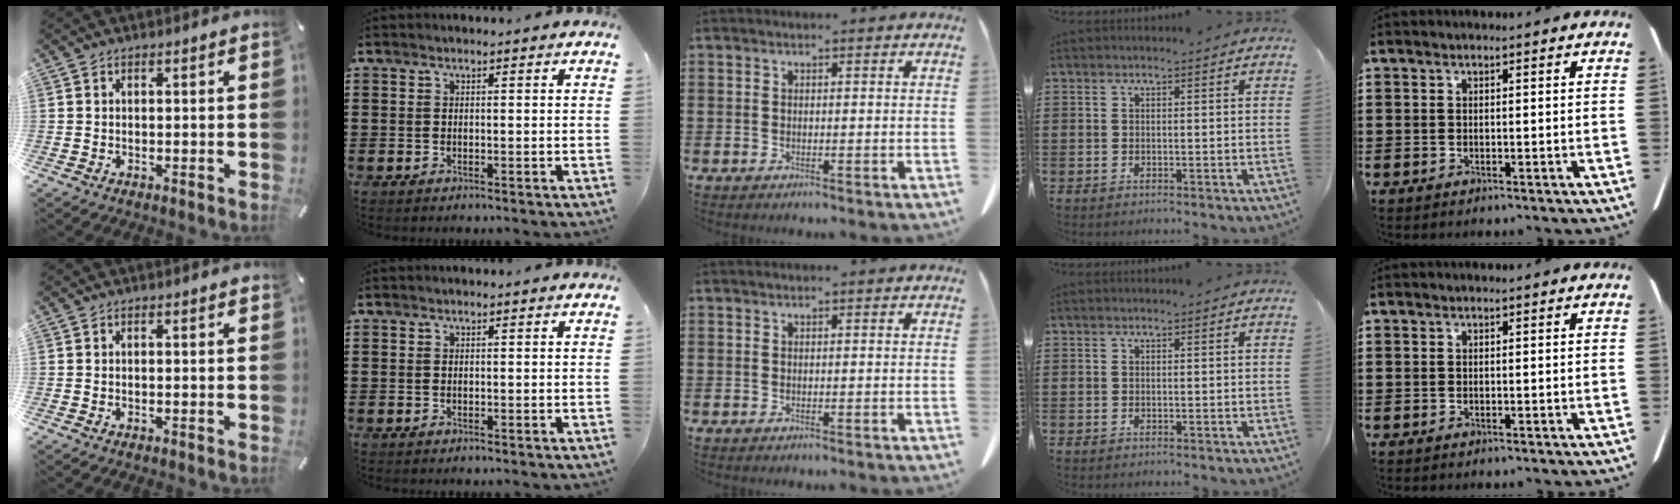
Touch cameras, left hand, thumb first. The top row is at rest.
{}